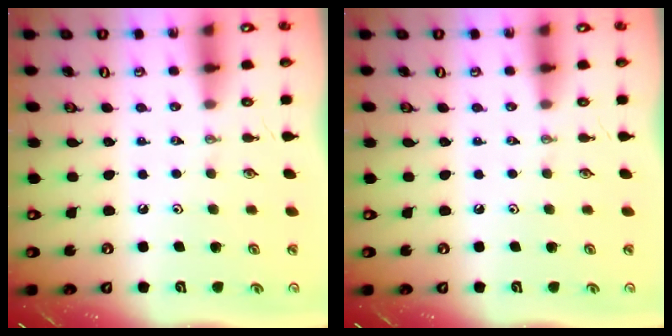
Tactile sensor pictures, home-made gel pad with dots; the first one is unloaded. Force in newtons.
{"total": 0.0}